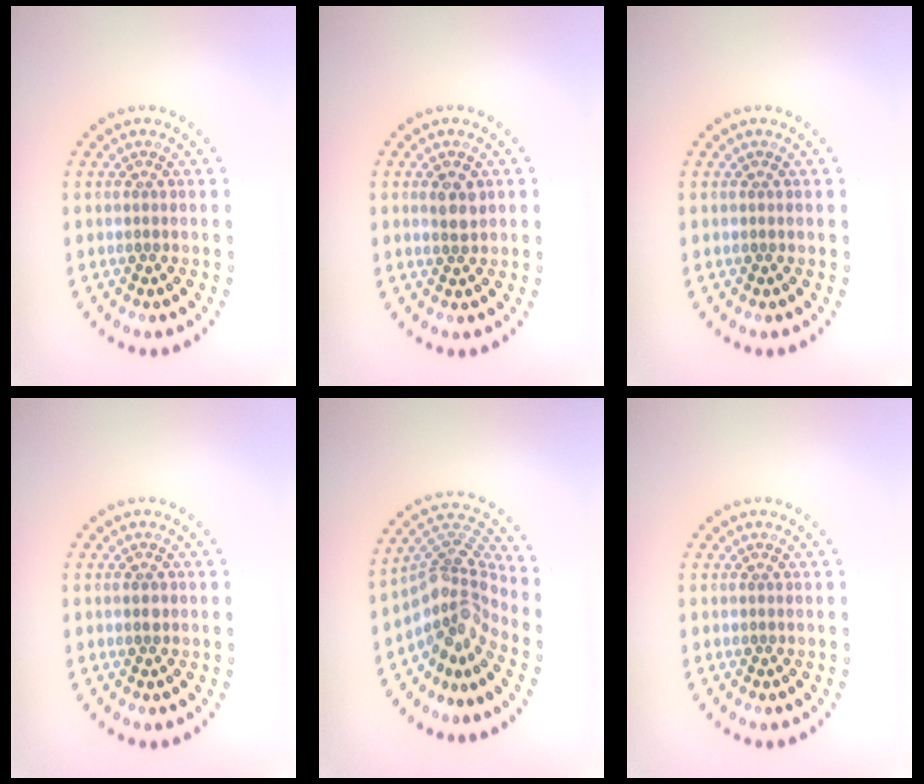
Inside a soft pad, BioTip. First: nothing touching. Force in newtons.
{"total": 1.7, "press": 1.7, "slide": 0.5}
{"total": 0.0}
{"total": 1.1, "press": 1.1, "slide": 0.1}
{"total": 4.7, "press": 3.0, "slide": 3.6}
{"total": 0.0}